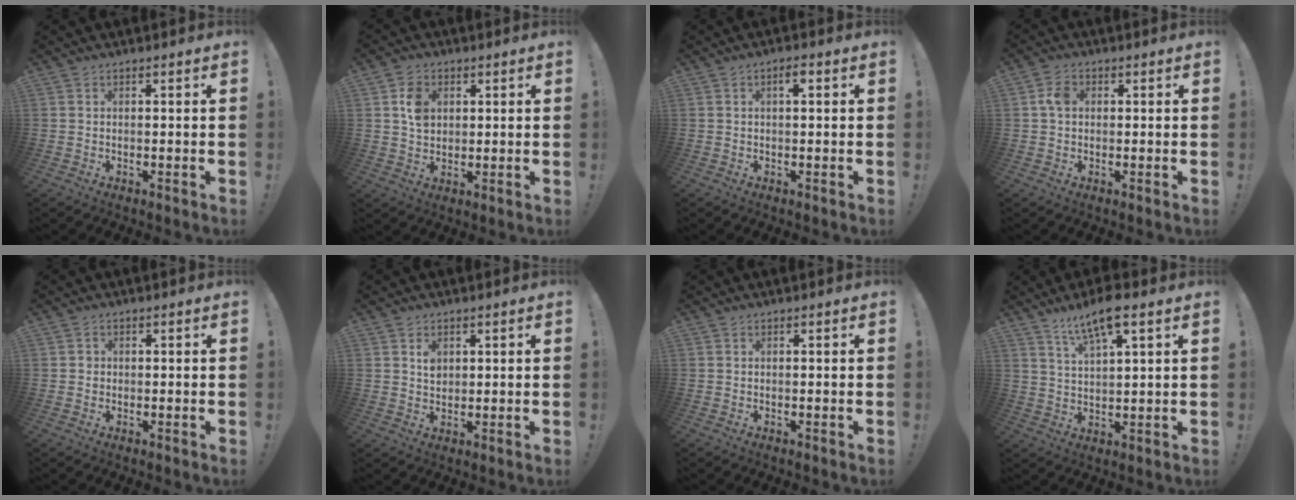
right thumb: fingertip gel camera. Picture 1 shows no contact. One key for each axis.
{"total": 7.5, "fx": 2.6, "fy": 5.4, "fz": 4.6, "tx": -0.072, "ty": 0.000, "tz": 0.051}
{"total": 1.9, "fx": 0.7, "fy": 0.5, "fz": 1.7, "tx": -0.022, "ty": 0.001, "tz": 0.005}
{"total": 4.1, "fx": 0.5, "fy": 2.9, "fz": 2.8, "tx": -0.055, "ty": 0.011, "tz": 0.010}
{"total": 1.4, "fx": -0.1, "fy": 1.3, "fz": 0.5, "tx": -0.007, "ty": 0.004, "tz": -0.004}
{"total": 3.0, "fx": 1.3, "fy": 2.4, "fz": 1.1, "tx": -0.012, "ty": -0.006, "tz": 0.021}
{"total": 0.0}
{"total": 9.1, "fx": 6.1, "fy": 2.1, "fz": 6.4, "tx": -0.113, "ty": -0.025, "tz": 0.106}